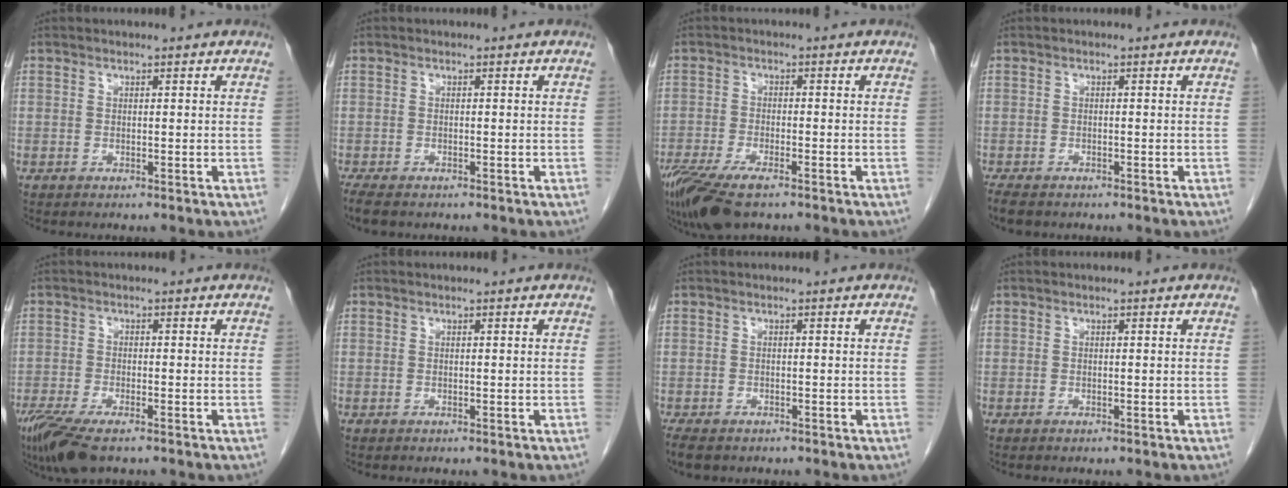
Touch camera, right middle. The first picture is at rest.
{"total": 4.0, "force": [-3.1, 1.5, 2.1], "torque": [-0.042, -0.012, -0.049]}
{"total": 9.7, "force": [-6.8, 2.7, 6.4], "torque": [-0.117, -0.021, -0.116]}
{"total": 3.9, "force": [-3.1, 1.6, 1.8], "torque": [-0.036, -0.009, -0.048]}
{"total": 8.1, "force": [-5.7, 2.2, 5.4], "torque": [-0.099, -0.020, -0.097]}
{"total": 0.0}
{"total": 5.1, "force": [-3.9, 2.4, 2.3], "torque": [-0.040, -0.009, -0.059]}
{"total": 0.0}